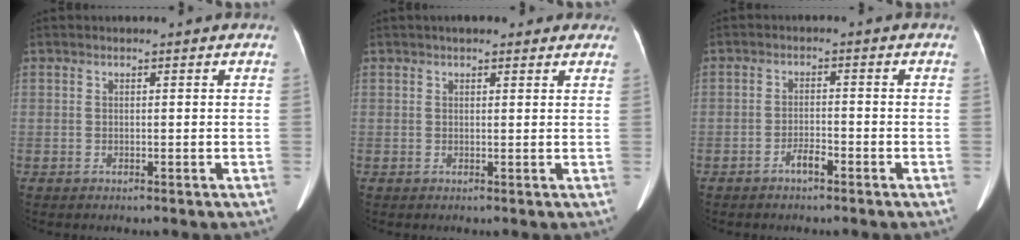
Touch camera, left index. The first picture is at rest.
{"total": 5.7, "force": [4.4, 2.0, 3.0], "torque": [-0.029, 0.027, 0.055]}
{"total": 2.3, "force": [-1.7, 0.5, 1.5], "torque": [-0.027, 0.001, -0.031]}